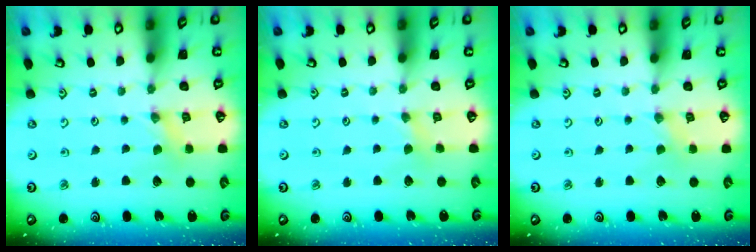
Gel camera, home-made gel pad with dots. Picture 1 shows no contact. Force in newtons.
{"total": 2.4, "press": 2.3, "slide": 0.5}
{"total": 0.0}